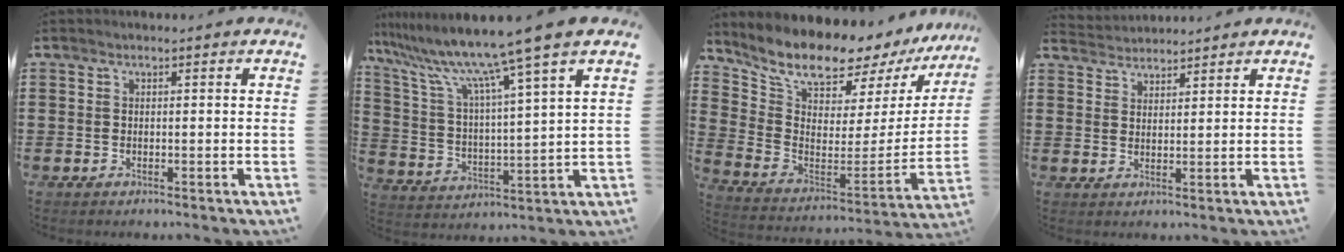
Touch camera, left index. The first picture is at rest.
{"total": 10.8, "force": [8.8, -1.1, 6.1], "torque": [-0.155, -0.056, 0.137]}
{"total": 9.9, "force": [8.9, 2.6, 3.5], "torque": [-0.094, -0.077, 0.151]}
{"total": 2.8, "force": [2.7, 0.3, -0.5], "torque": [0.001, -0.007, 0.051]}